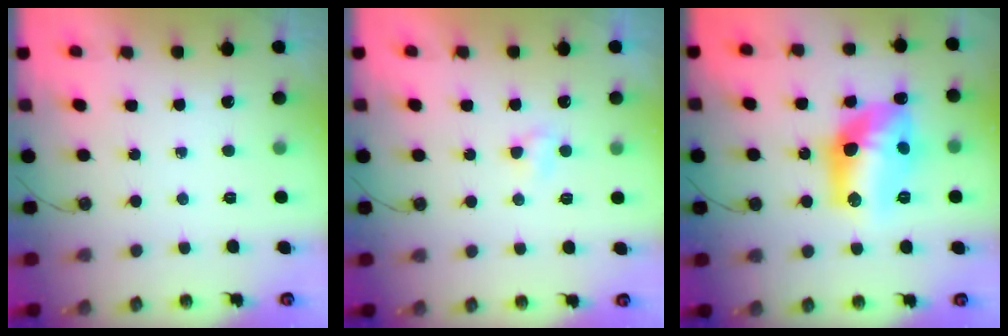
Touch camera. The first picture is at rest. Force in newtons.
{"total": 3.2, "press": 3.2, "slide": 0.4}
{"total": 15.6, "press": 15.5, "slide": 1.0}